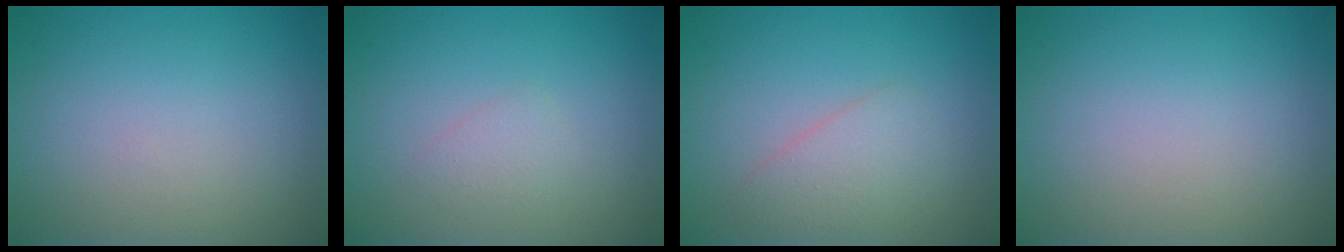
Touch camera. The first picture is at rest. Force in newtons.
{"total": 1.1, "press": 1.1, "slide": 0.0}
{"total": 2.3, "press": 2.3, "slide": 0.1}
{"total": 0.0}